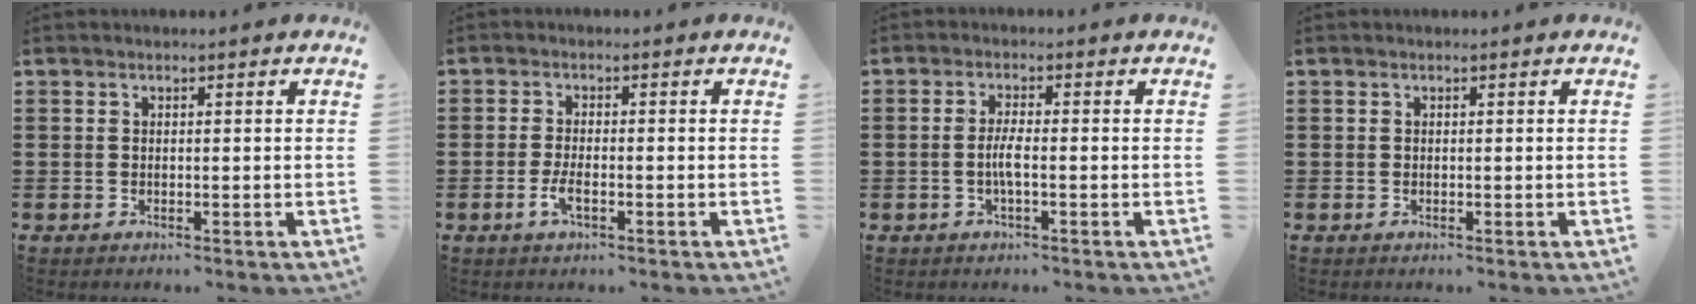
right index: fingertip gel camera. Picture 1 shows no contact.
{"total": 2.7, "force": [-1.2, 0.7, 2.4], "torque": [-0.055, -0.004, -0.026]}
{"total": 2.8, "force": [-0.8, 0.3, 2.7], "torque": [-0.064, -0.005, -0.020]}
{"total": 0.0}